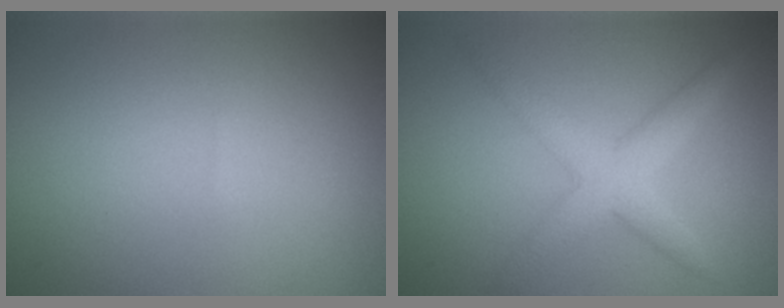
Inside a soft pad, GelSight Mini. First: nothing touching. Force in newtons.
{"total": 3.7, "press": 3.7, "slide": 0.1}